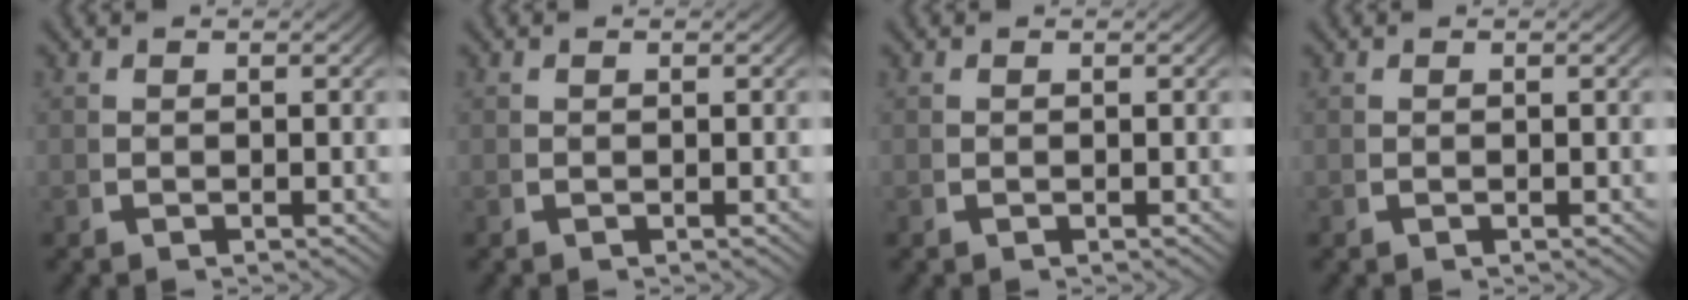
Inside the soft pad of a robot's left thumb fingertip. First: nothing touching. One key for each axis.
{"total": 0.0}
{"total": 0.0}
{"total": 0.0}